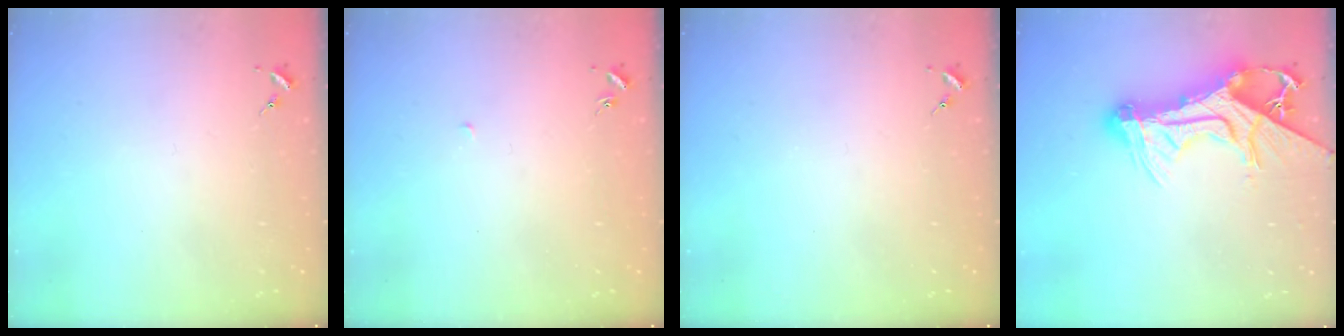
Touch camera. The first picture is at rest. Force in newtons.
{"total": 1.6, "press": 1.6, "slide": 0.1}
{"total": 0.0}
{"total": 19.7, "press": 19.6, "slide": 1.8}